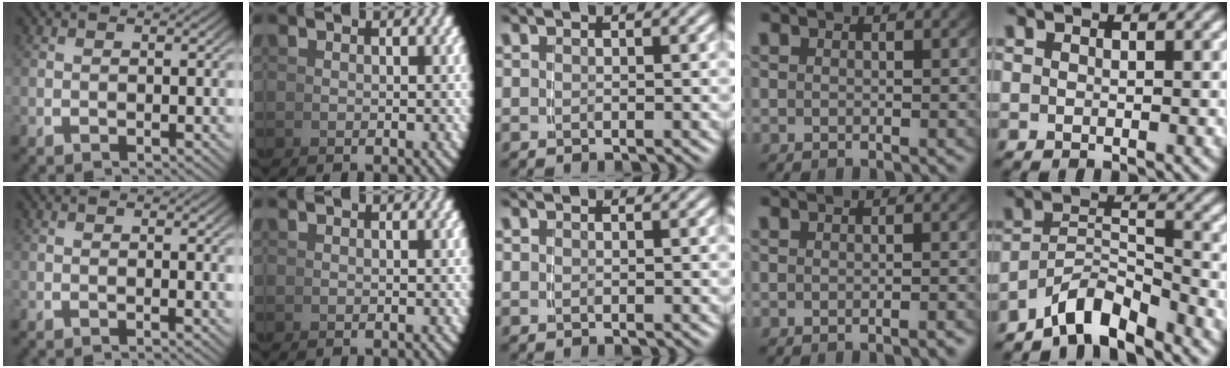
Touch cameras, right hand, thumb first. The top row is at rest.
{"thumb": {"total": 0.6, "force": [0.3, -0.1, 0.4], "torque": [-0.008, -0.001, 0.005]}, "ring": {"total": 0.7, "force": [-0.7, -0.2, 0.1], "torque": [-0.004, 0.001, -0.011]}, "little": {"total": 6.3, "force": [-4.5, 2.9, 3.3], "torque": [-0.046, -0.022, -0.069]}}